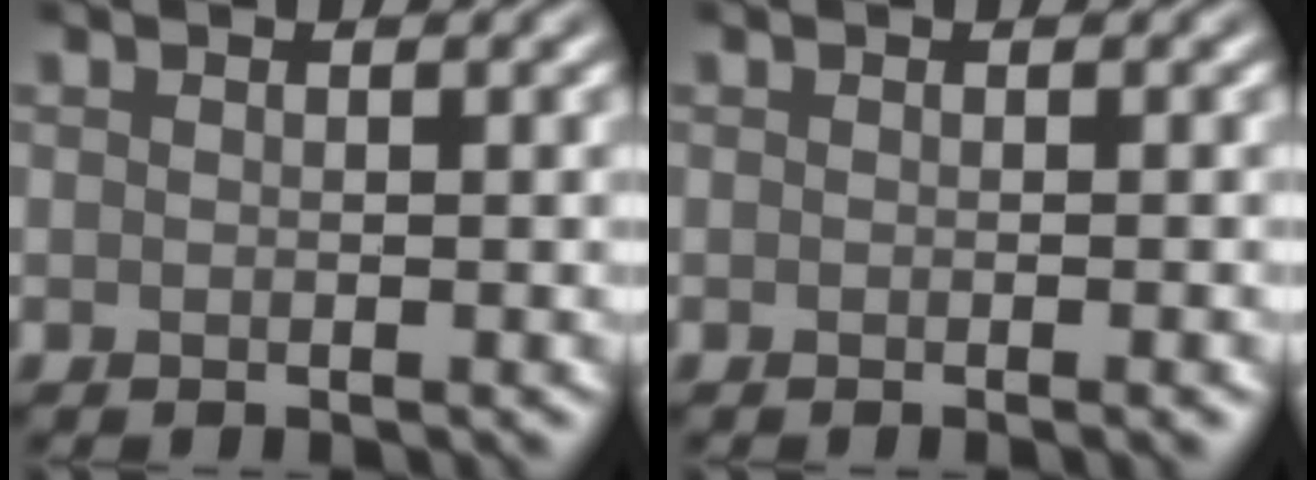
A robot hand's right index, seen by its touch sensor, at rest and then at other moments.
{"total": 1.3, "force": [-0.3, 0.4, 1.2], "torque": [-0.008, -0.002, -0.007]}